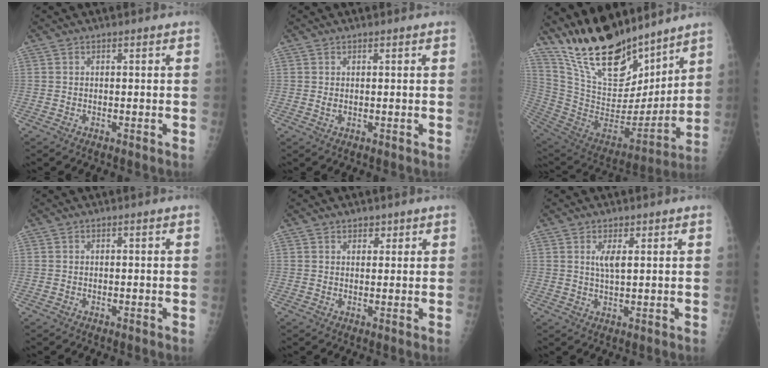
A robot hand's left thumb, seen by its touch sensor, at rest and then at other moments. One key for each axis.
{"total": 1.4, "fx": 0.7, "fy": 0.7, "fz": 0.9, "tx": -0.013, "ty": -0.005, "tz": 0.015}
{"total": 25.0, "fx": 20.4, "fy": 9.1, "fz": 11.4, "tx": -0.173, "ty": -0.101, "tz": 0.362}
{"total": 0.0}
{"total": 2.0, "fx": 1.4, "fy": 1.3, "fz": 0.6, "tx": 0.010, "ty": -0.007, "tz": 0.017}
{"total": 3.3, "fx": 1.4, "fy": 1.3, "fz": 2.7, "tx": -0.044, "ty": -0.008, "tz": 0.025}